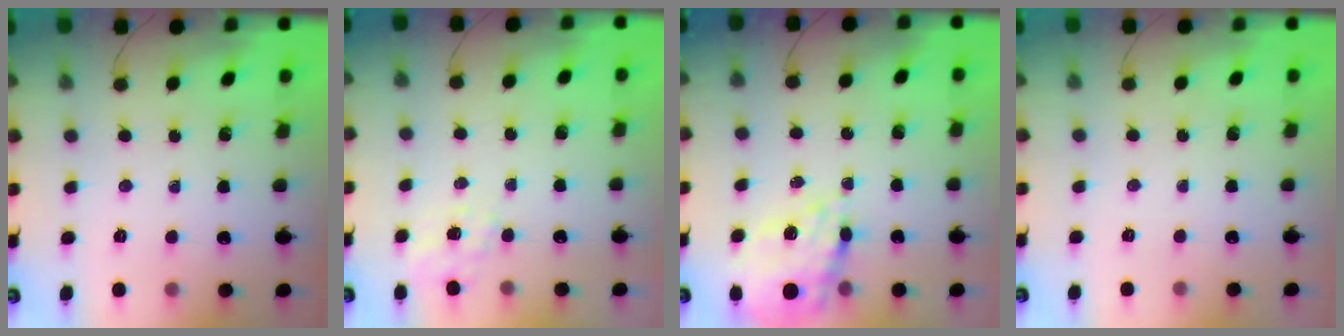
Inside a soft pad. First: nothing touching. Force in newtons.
{"total": 4.1, "press": 3.9, "slide": 1.3}
{"total": 19.9, "press": 19.5, "slide": 4.1}
{"total": 2.5, "press": 2.4, "slide": 0.5}